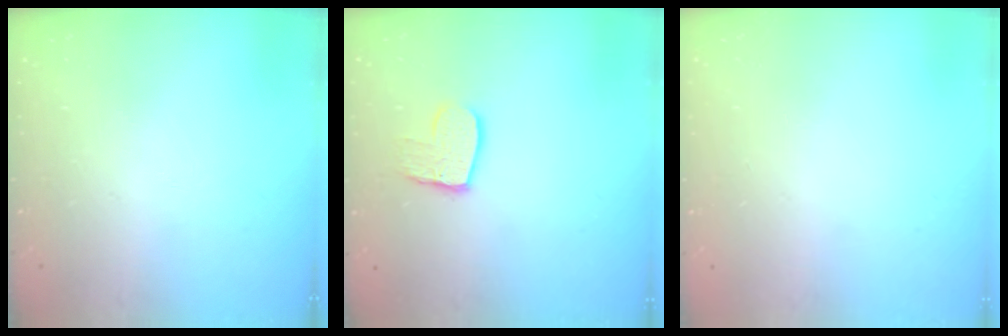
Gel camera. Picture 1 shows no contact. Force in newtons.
{"total": 10.1, "press": 10.0, "slide": 0.7}
{"total": 0.0}